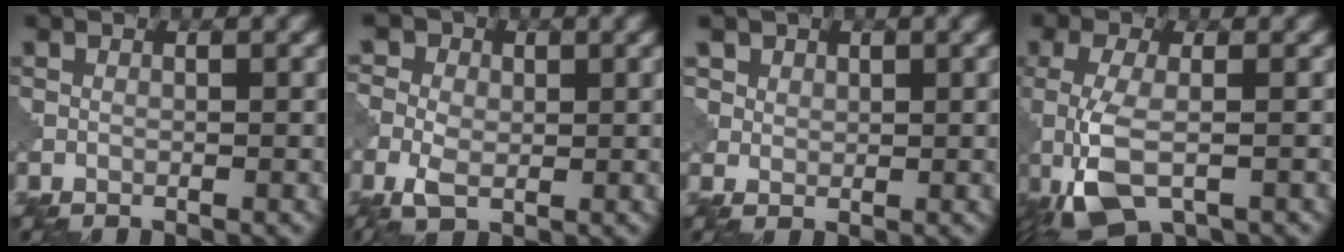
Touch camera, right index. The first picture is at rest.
{"total": 4.9, "force": [-0.3, 3.8, 3.1], "torque": [-0.053, 0.010, -0.015]}
{"total": 3.1, "force": [1.7, 2.4, 1.0], "torque": [-0.037, -0.003, 0.042]}
{"total": 6.5, "force": [-2.3, 2.6, 5.5], "torque": [-0.134, -0.008, -0.048]}